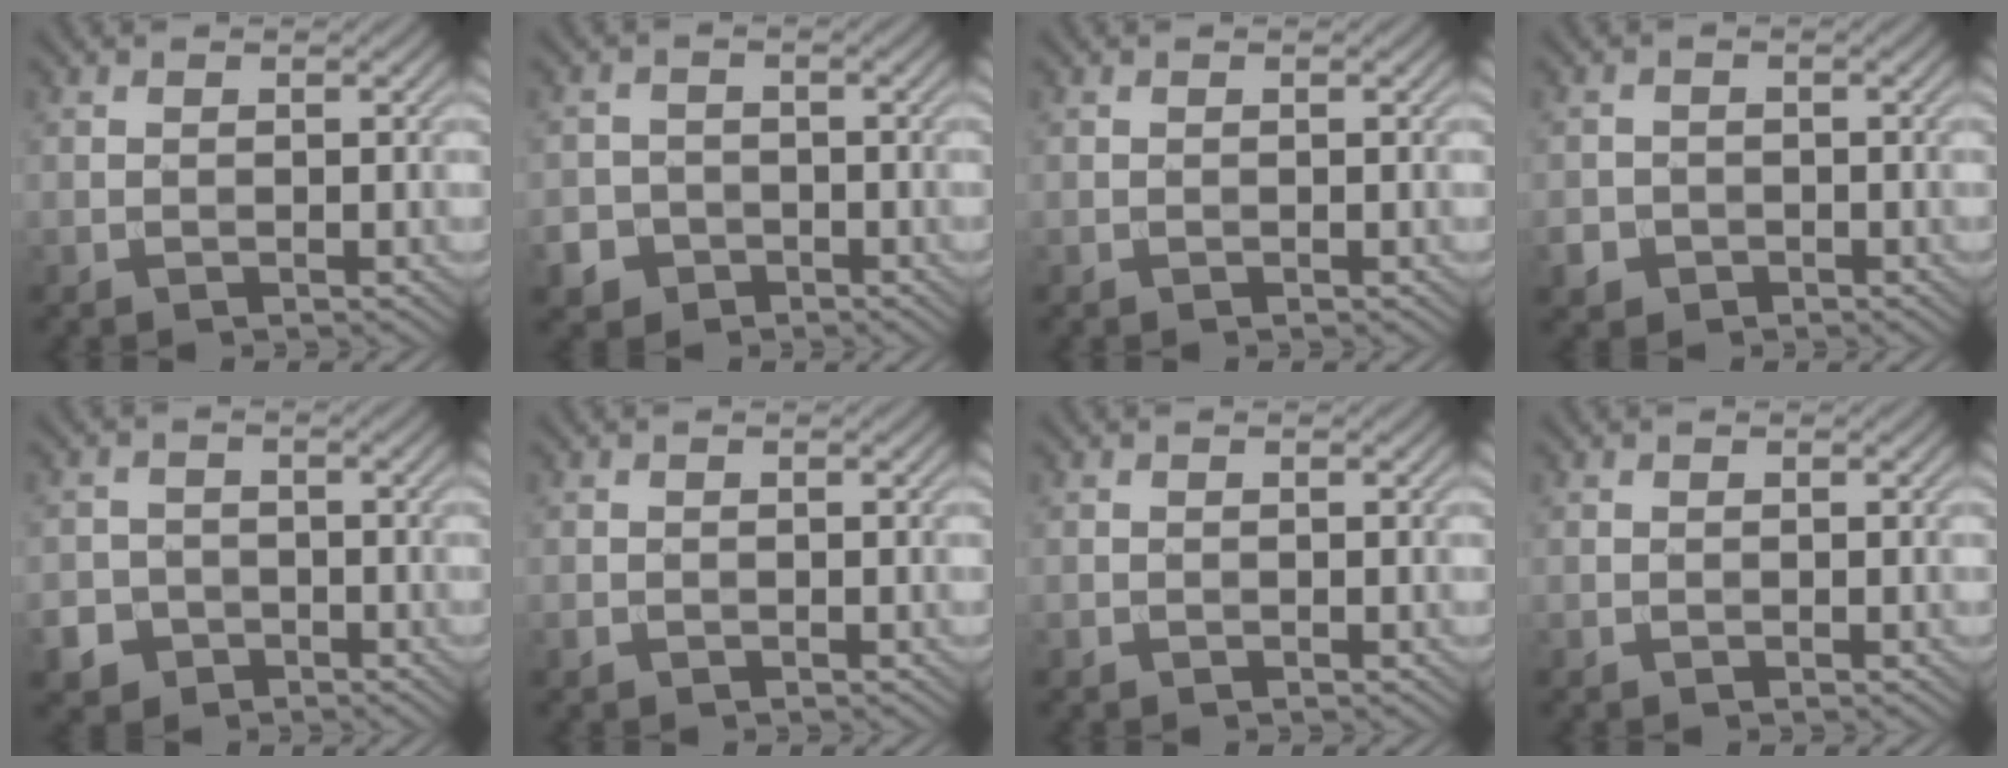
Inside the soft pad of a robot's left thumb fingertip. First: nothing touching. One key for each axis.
{"total": 4.5, "fx": -2.5, "fy": 3.6, "fz": 0.9, "tx": -0.005, "ty": -0.007, "tz": -0.056}
{"total": 0.0}
{"total": 2.5, "fx": -1.3, "fy": 2.0, "fz": 0.7, "tx": -0.016, "ty": -0.008, "tz": -0.028}
{"total": 5.1, "fx": -2.8, "fy": 4.1, "fz": 1.0, "tx": -0.010, "ty": -0.009, "tz": -0.063}
{"total": 0.7, "fx": -0.4, "fy": 0.5, "fz": 0.2, "tx": -0.006, "ty": -0.004, "tz": -0.007}
{"total": 0.0}
{"total": 0.0}